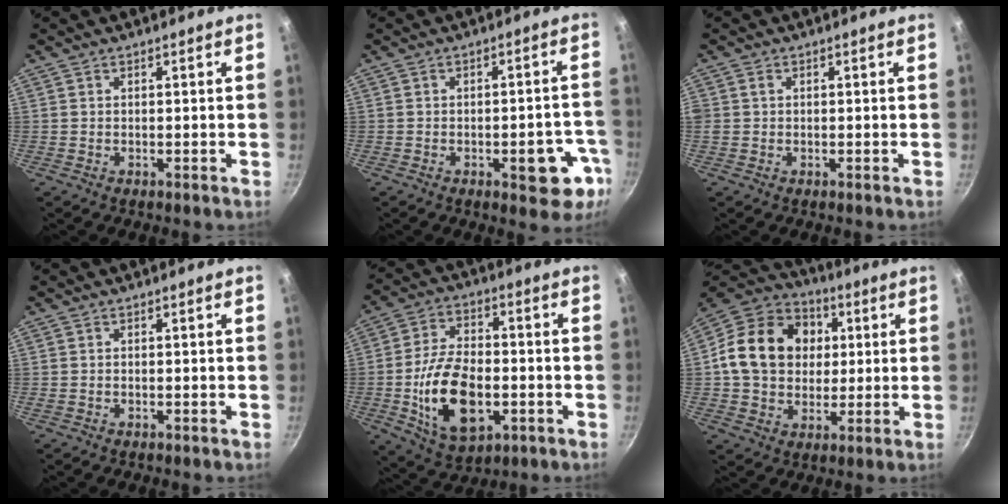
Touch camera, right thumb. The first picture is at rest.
{"total": 9.5, "force": [-3.8, 4.3, 7.5], "torque": [-0.046, 0.025, -0.044]}
{"total": 1.0, "force": [0.1, 0.9, 0.4], "torque": [-0.005, 0.004, 0.000]}
{"total": 0.0}
{"total": 16.8, "force": [-3.6, 9.7, 13.3], "torque": [-0.227, 0.018, -0.055]}
{"total": 18.8, "force": [2.6, 15.2, 10.8], "torque": [-0.165, 0.022, 0.036]}